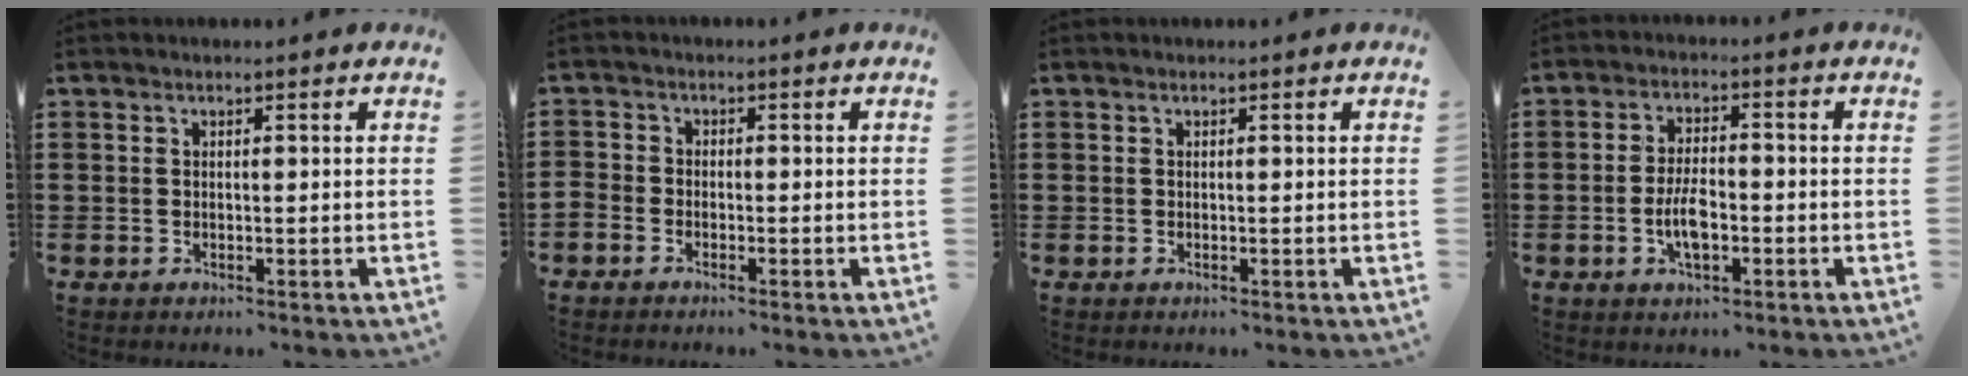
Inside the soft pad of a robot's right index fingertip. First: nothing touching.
{"total": 1.4, "force": [-1.4, 0.5, 0.0], "torque": [-0.004, 0.002, -0.029]}
{"total": 0.0}
{"total": 5.3, "force": [-1.4, 2.2, 4.6], "torque": [-0.100, 0.000, -0.029]}